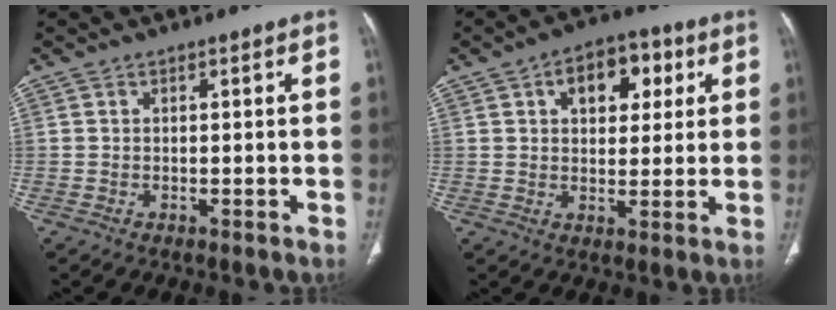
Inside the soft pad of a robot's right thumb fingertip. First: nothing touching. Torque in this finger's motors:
{"motor_torque": [-0.49, 0.70, 0.33, 0.22, 0.16]}